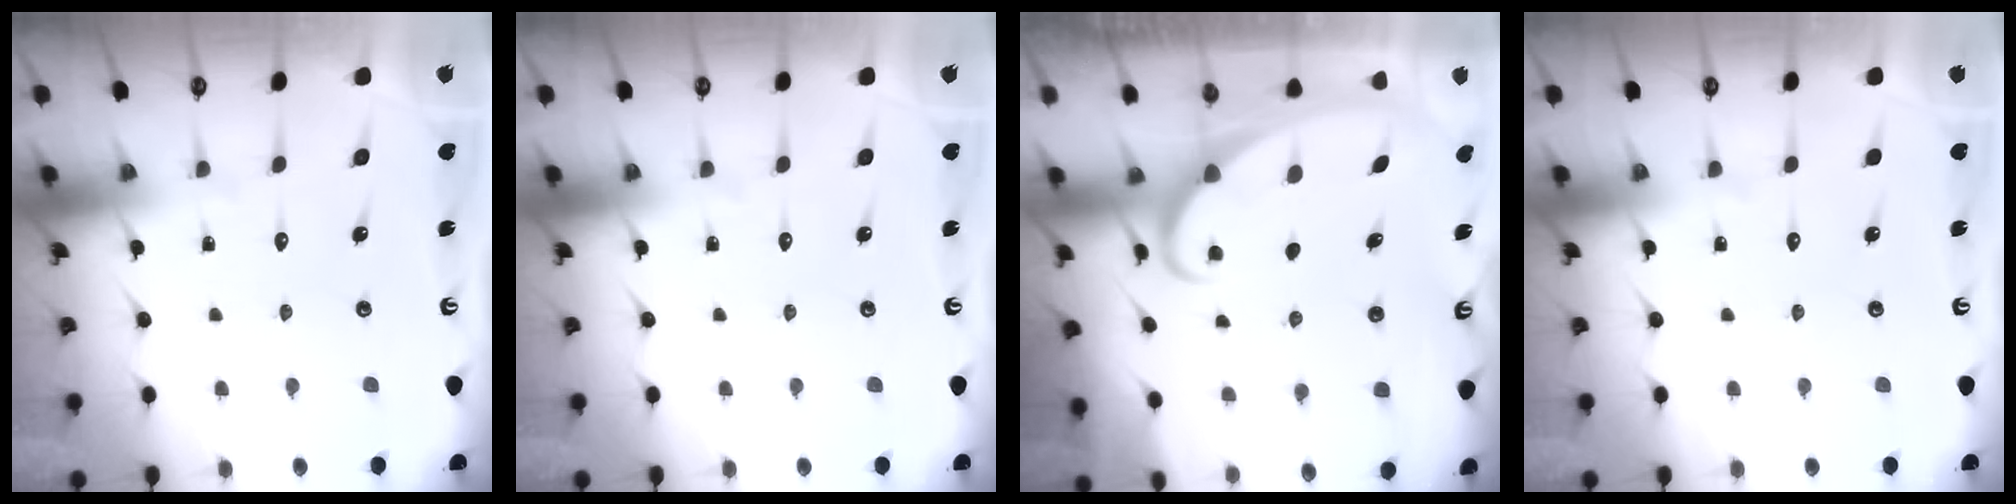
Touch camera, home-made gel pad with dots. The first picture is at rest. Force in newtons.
{"total": 0.0}
{"total": 2.1, "press": 2.1, "slide": 0.3}
{"total": 0.0}